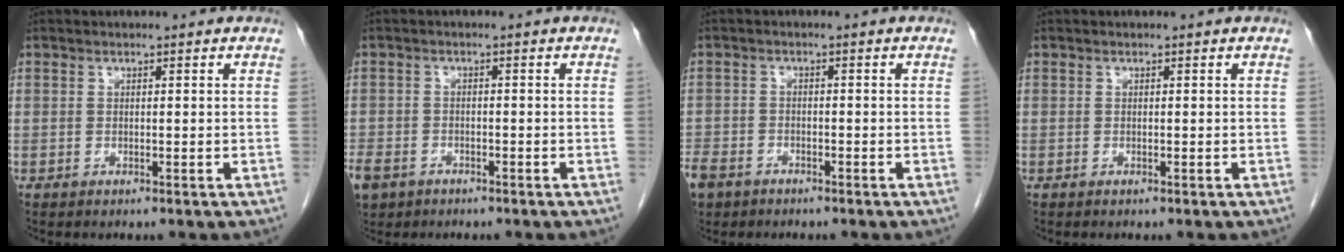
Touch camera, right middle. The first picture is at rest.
{"total": 9.7, "force": [-5.7, 6.7, 4.2], "torque": [-0.118, -0.008, -0.090]}
{"total": 7.9, "force": [-5.3, 5.0, 3.1], "torque": [-0.084, -0.004, -0.091]}
{"total": 0.0}